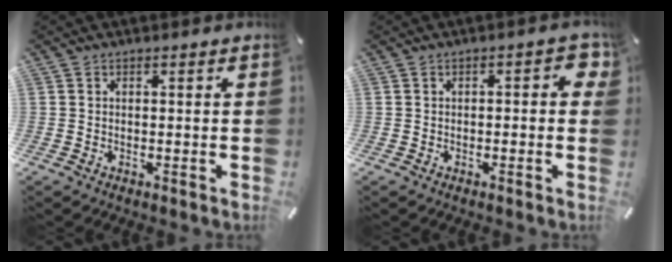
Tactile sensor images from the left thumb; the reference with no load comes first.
{"total": 3.8, "force": [-0.4, 1.8, 3.3], "torque": [-0.052, 0.009, -0.010]}